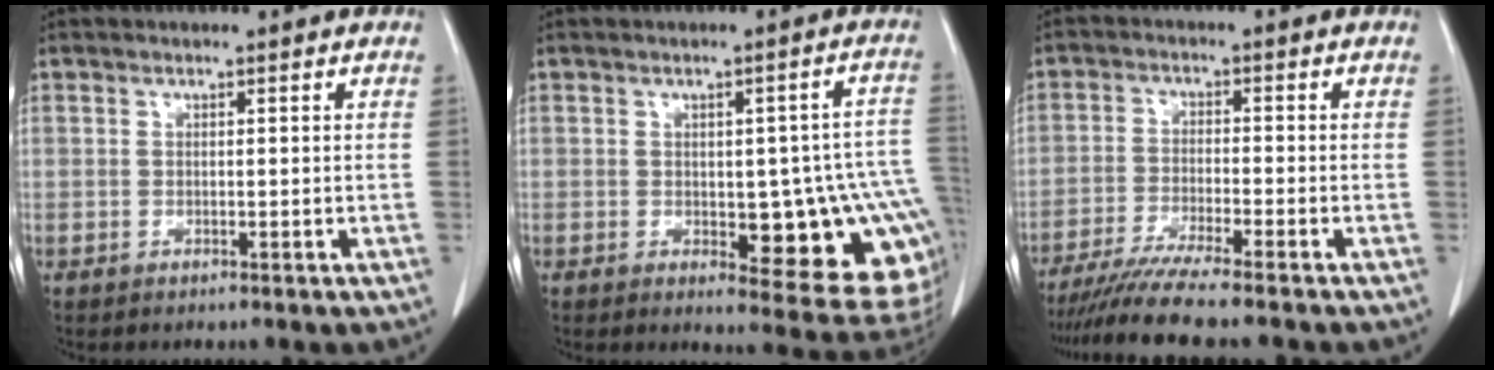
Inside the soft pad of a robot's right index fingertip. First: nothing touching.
{"total": 15.7, "force": [-2.5, 5.2, 14.6], "torque": [-0.107, 0.018, -0.011]}
{"total": 8.8, "force": [-7.5, -1.2, 4.5], "torque": [-0.066, -0.028, -0.126]}